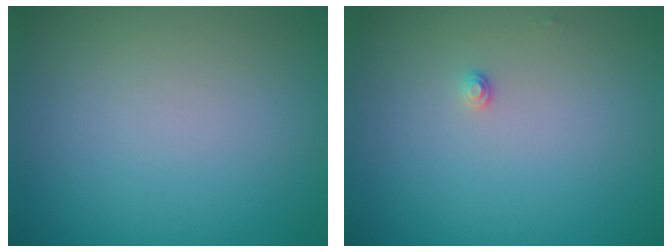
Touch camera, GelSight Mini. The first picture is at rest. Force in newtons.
{"total": 0.8, "press": 0.8, "slide": 0.0}